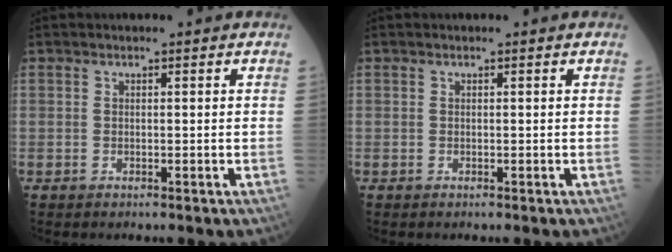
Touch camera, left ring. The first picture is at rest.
{"total": 0.0}